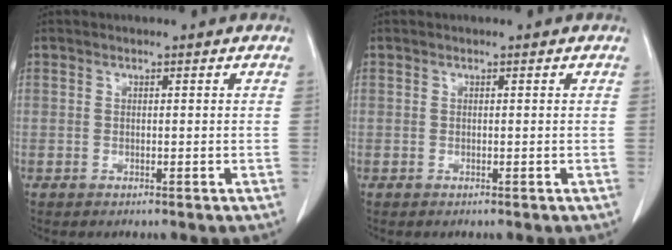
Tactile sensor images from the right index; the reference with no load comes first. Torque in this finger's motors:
{"motor_torque": [-0.05, 0.00, 0.02, 0.01]}